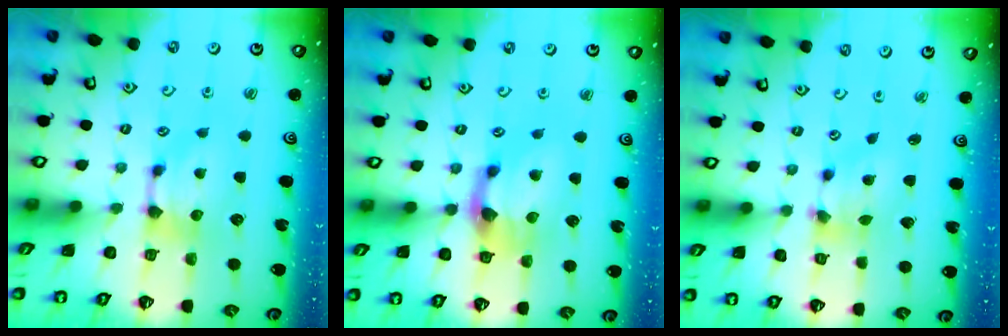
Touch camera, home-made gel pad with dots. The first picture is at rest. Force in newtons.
{"total": 4.3, "press": 3.7, "slide": 2.2}
{"total": 3.4, "press": 3.0, "slide": 1.6}